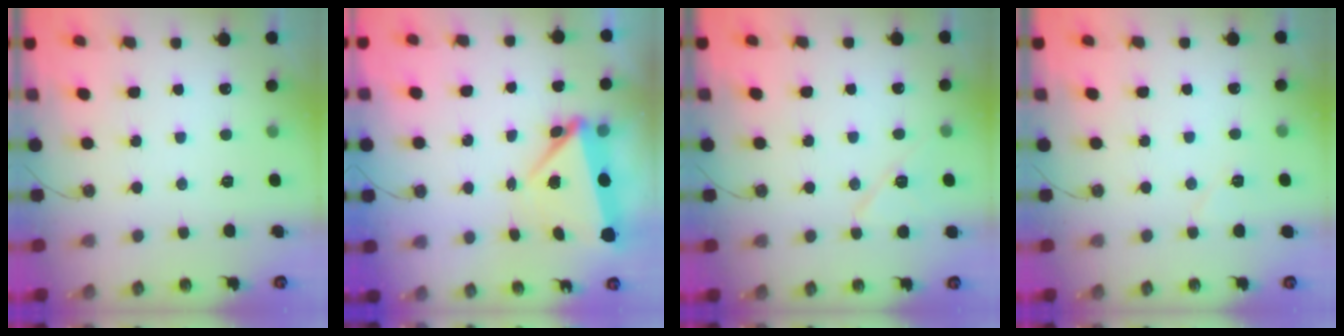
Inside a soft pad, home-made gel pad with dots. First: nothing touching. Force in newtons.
{"total": 6.0, "press": 5.1, "slide": 3.1}
{"total": 8.8, "press": 8.7, "slide": 1.3}
{"total": 4.9, "press": 4.6, "slide": 1.7}